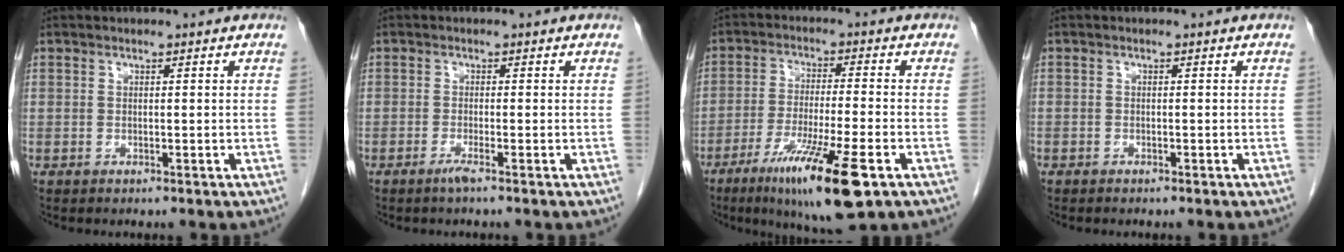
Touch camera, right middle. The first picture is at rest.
{"total": 1.5, "force": [-1.1, -0.3, 1.1], "torque": [-0.022, -0.002, -0.023]}
{"total": 14.0, "force": [-7.2, 0.8, 11.9], "torque": [-0.211, -0.041, -0.117]}
{"total": 0.5, "force": [-0.4, 0.3, 0.0], "torque": [-0.007, 0.003, -0.008]}